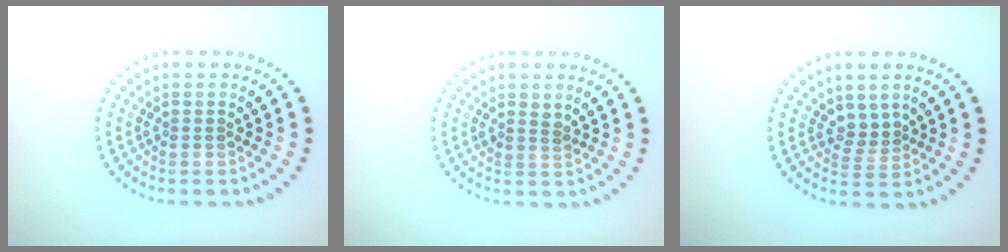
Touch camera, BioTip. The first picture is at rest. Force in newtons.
{"total": 1.1, "press": 0.9, "slide": 0.7}
{"total": 1.8, "press": 1.1, "slide": 1.4}